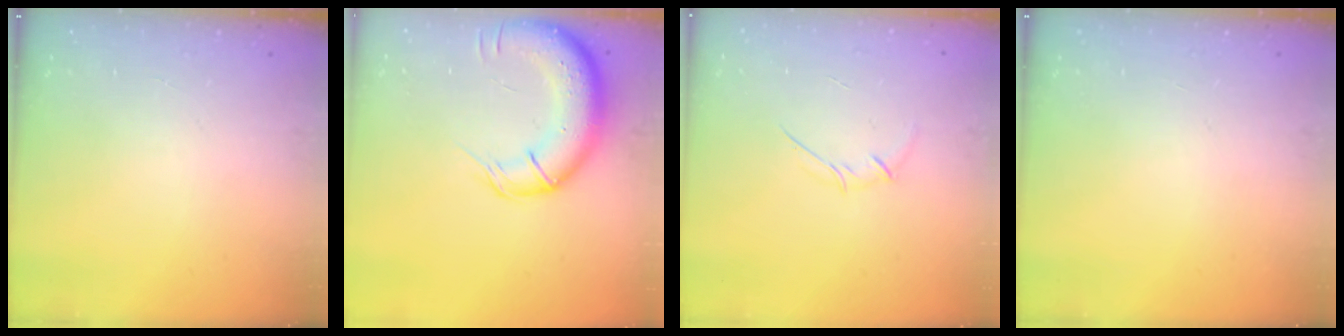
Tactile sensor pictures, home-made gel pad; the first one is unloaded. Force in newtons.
{"total": 14.6, "press": 14.2, "slide": 3.5}
{"total": 3.8, "press": 3.7, "slide": 0.9}
{"total": 0.0}